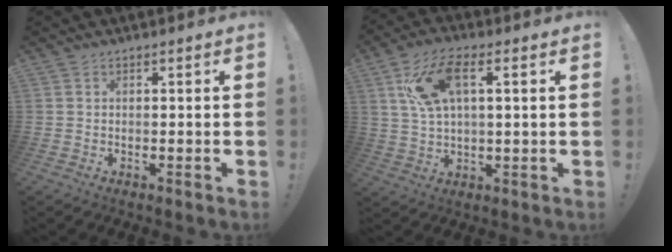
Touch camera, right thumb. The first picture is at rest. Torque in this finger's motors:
{"motor_torque": [1.59, 1.83, 0.41, 0.10, 0.40]}